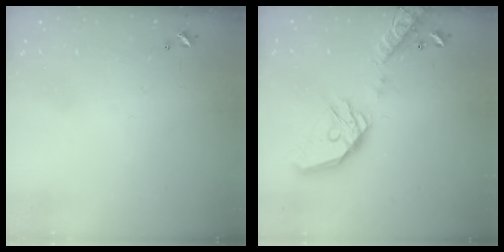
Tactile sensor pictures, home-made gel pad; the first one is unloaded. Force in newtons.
{"total": 18.9, "press": 18.8, "slide": 2.4}